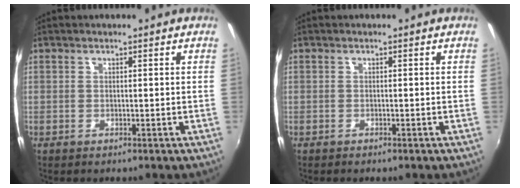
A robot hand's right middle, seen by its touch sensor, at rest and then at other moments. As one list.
[{"total": 0.6, "force": [-0.5, 0.1, 0.2], "torque": [-0.005, 0.000, -0.008]}]